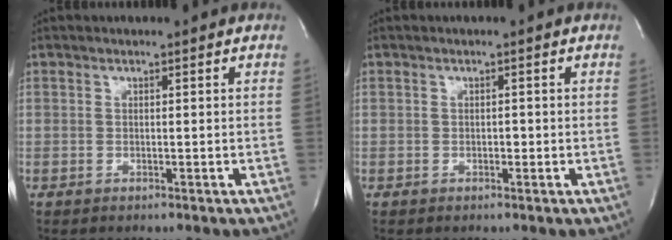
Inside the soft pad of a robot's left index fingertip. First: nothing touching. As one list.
[{"total": 0.6, "force": [-0.2, 0.4, 0.4], "torque": [-0.005, 0.002, -0.004]}]